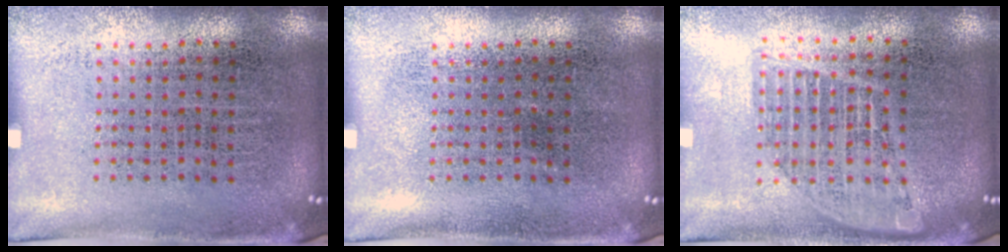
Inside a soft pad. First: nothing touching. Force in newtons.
{"total": 0.0}
{"total": 1.5, "press": 1.4, "slide": 0.7}